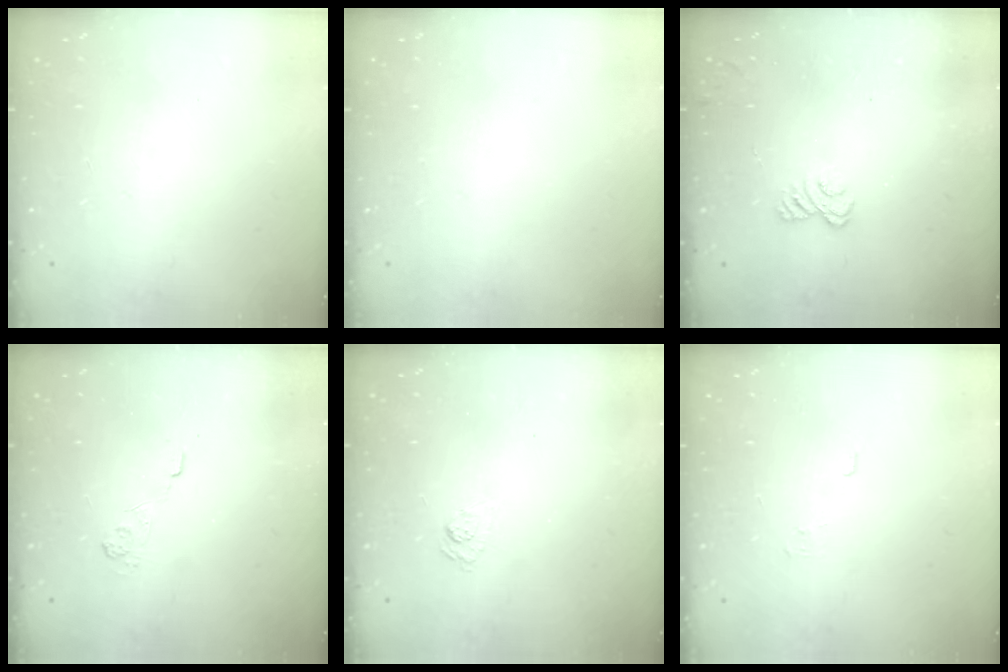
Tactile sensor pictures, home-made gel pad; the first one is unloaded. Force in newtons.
{"total": 0.0}
{"total": 2.8, "press": 2.5, "slide": 1.4}
{"total": 3.6, "press": 3.3, "slide": 1.5}
{"total": 3.4, "press": 3.0, "slide": 1.5}
{"total": 2.1, "press": 2.1, "slide": 0.3}